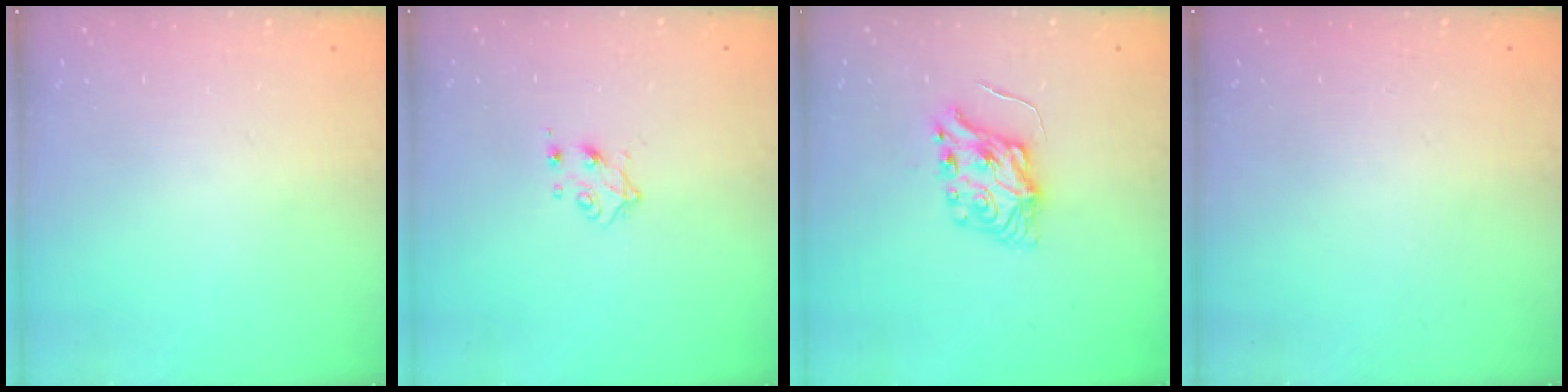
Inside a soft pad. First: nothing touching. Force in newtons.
{"total": 5.2, "press": 5.2, "slide": 0.5}
{"total": 7.1, "press": 7.0, "slide": 0.7}
{"total": 0.0}